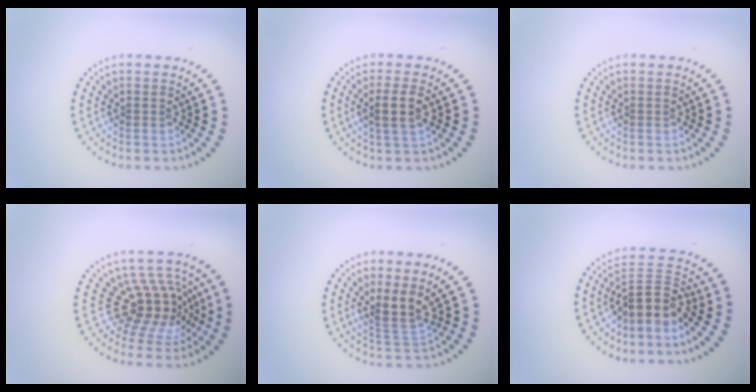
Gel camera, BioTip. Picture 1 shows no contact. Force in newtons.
{"total": 2.6, "press": 2.3, "slide": 1.2}
{"total": 0.0}
{"total": 4.8, "press": 3.5, "slide": 3.2}
{"total": 2.8, "press": 2.2, "slide": 1.7}
{"total": 3.7, "press": 3.1, "slide": 2.0}